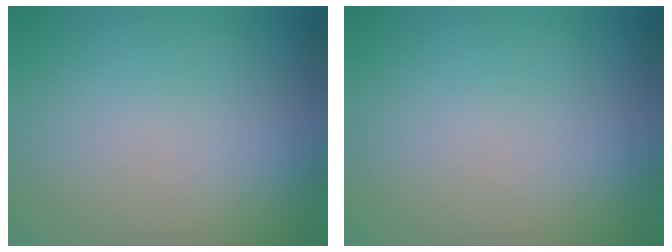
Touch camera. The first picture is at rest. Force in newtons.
{"total": 0.0}